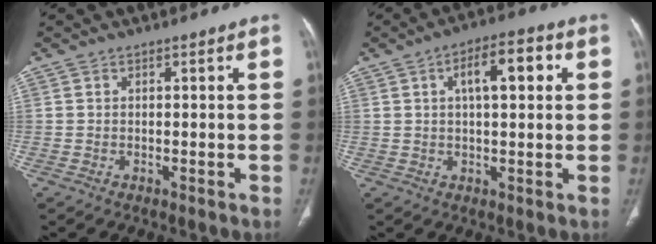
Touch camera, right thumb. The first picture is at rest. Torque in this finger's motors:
{"motor_torque": [-0.28, 1.51, 0.89, -0.65, 0.06]}